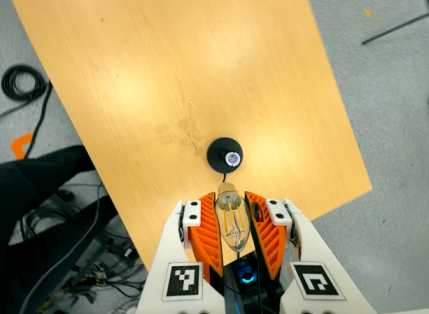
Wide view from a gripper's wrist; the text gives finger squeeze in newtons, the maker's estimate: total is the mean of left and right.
{"total": 19.0, "left": 20.4, "right": 17.5}